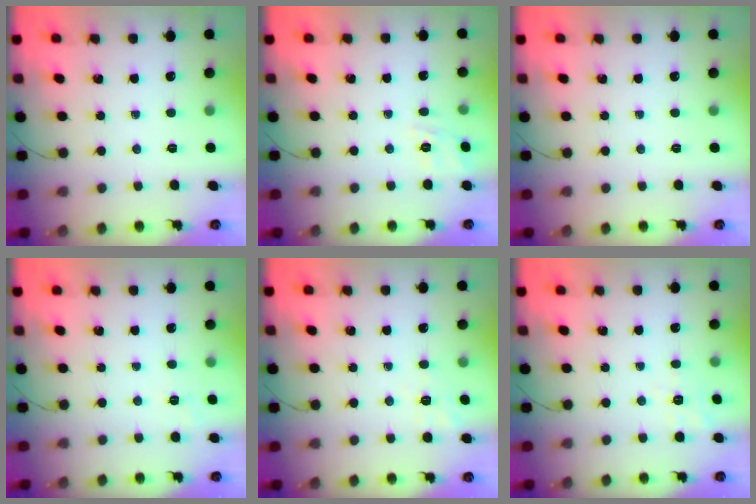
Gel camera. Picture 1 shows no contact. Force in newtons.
{"total": 4.2, "press": 3.8, "slide": 1.7}
{"total": 0.0}
{"total": 3.3, "press": 3.0, "slide": 1.5}
{"total": 2.3, "press": 0.6, "slide": 2.2}
{"total": 4.8, "press": 4.3, "slide": 2.0}